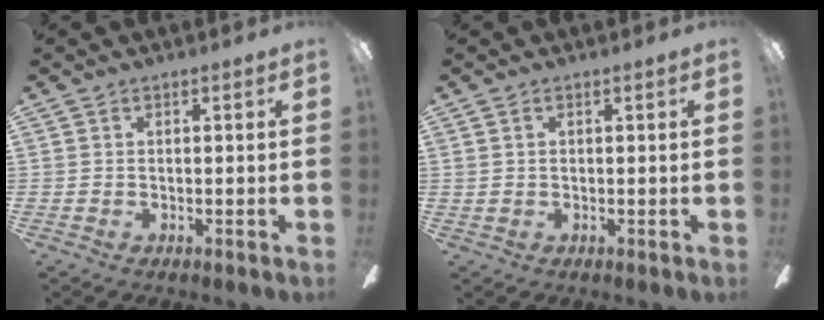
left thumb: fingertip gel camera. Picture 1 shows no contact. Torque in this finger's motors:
{"motor_torque": [0.11, 0.30, 0.34, -0.10, -0.02]}